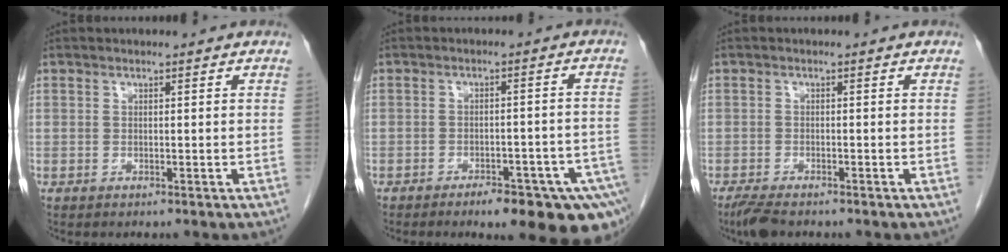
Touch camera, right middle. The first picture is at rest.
{"total": 13.7, "force": [-9.8, 3.2, 9.1], "torque": [-0.058, 0.016, -0.120]}
{"total": 3.4, "force": [-2.7, 0.8, 1.9], "torque": [-0.041, -0.009, -0.046]}